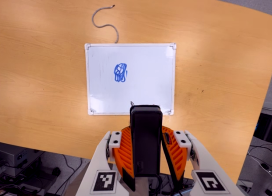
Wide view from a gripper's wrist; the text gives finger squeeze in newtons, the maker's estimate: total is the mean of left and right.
{"total": 5.9, "left": 4.8, "right": 7.1}